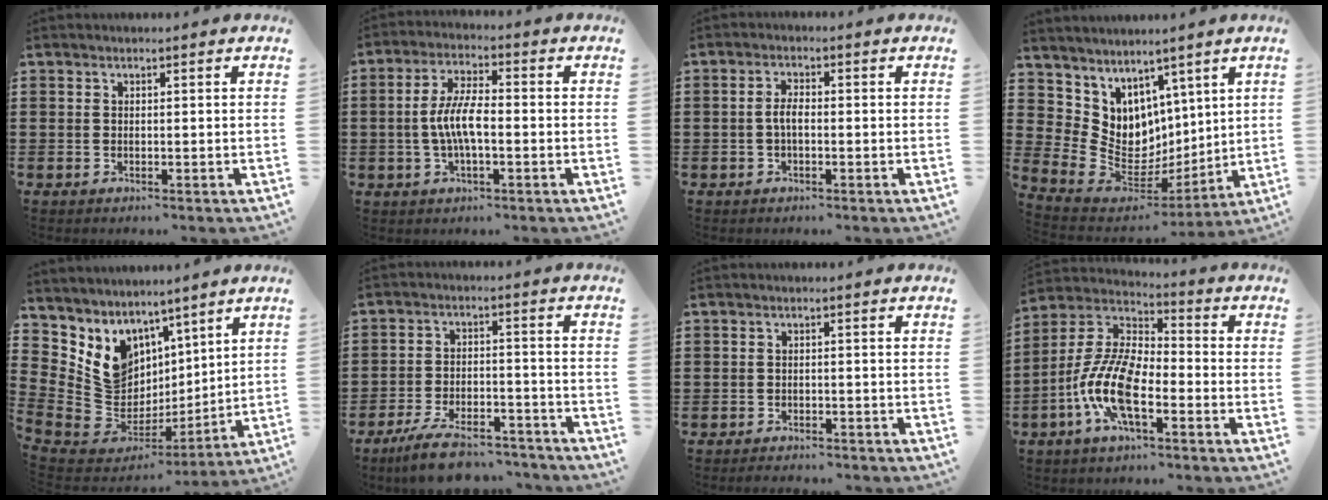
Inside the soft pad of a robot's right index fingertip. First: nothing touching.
{"total": 6.7, "force": [-0.9, 2.2, 6.2], "torque": [-0.137, -0.002, -0.025]}
{"total": 2.5, "force": [-0.5, 0.9, 2.3], "torque": [-0.058, -0.003, -0.015]}
{"total": 6.9, "force": [2.8, 6.3, 0.0], "torque": [-0.062, -0.054, 0.059]}
{"total": 8.2, "force": [3.8, 7.0, 1.7], "torque": [-0.078, -0.042, 0.082]}
{"total": 7.9, "force": [-6.9, 1.4, 3.6], "torque": [-0.067, 0.012, -0.130]}
{"total": 1.9, "force": [-1.9, 0.0, -0.1], "torque": [-0.004, 0.000, -0.040]}
{"total": 11.6, "force": [-4.7, 4.2, 9.7], "torque": [-0.246, -0.016, -0.098]}